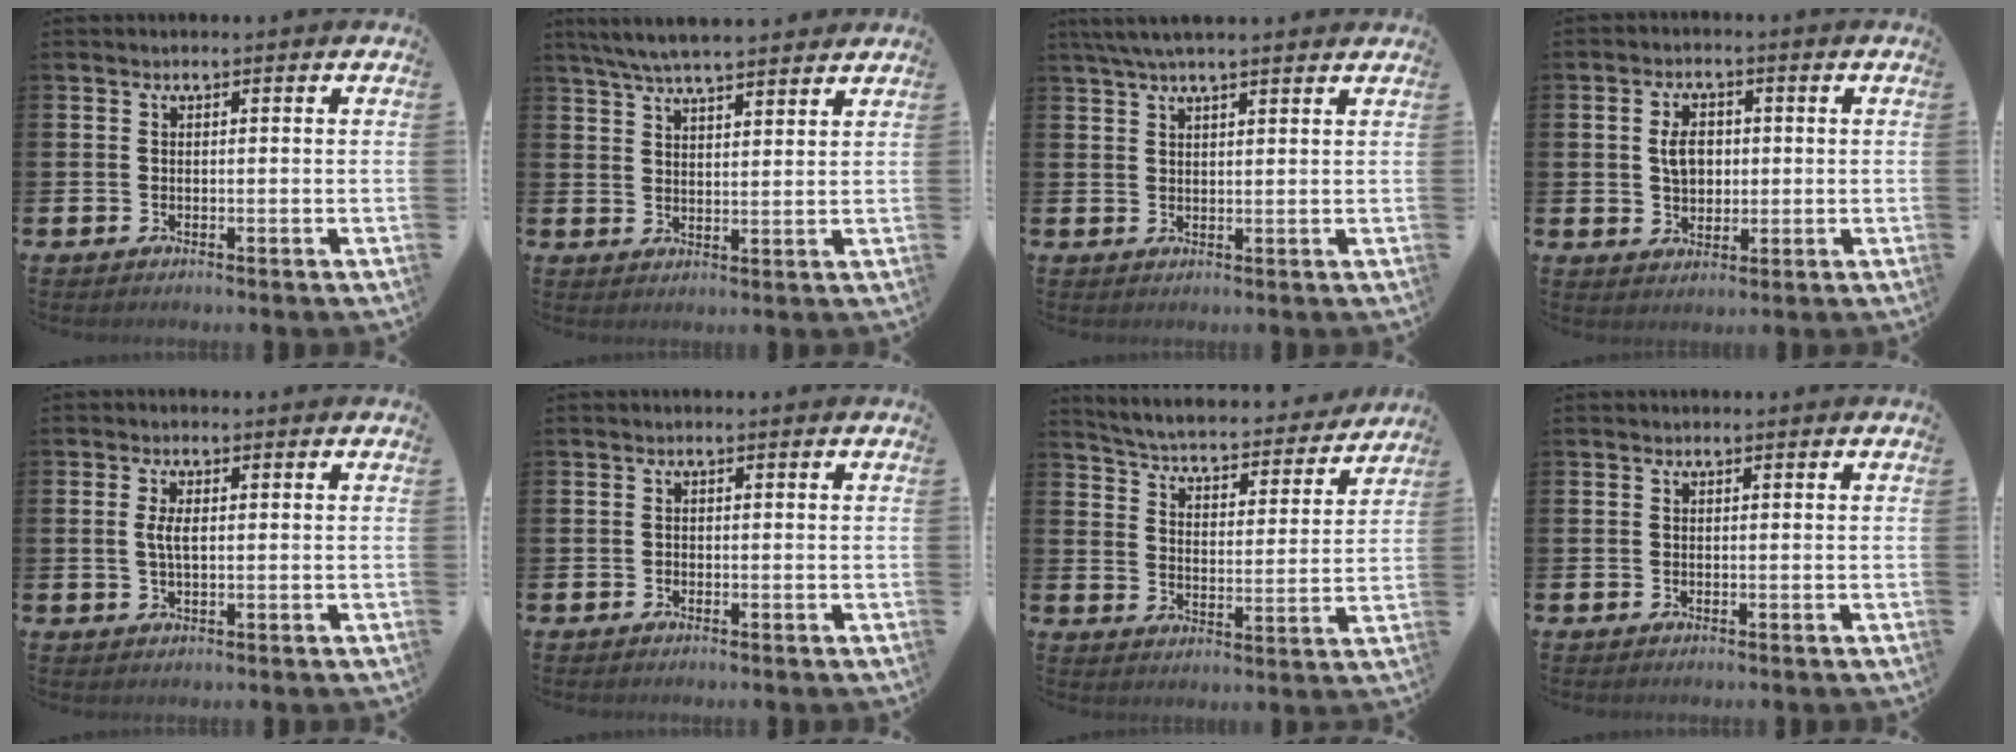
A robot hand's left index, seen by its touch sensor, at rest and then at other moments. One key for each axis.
{"total": 6.3, "fx": 5.9, "fy": 0.7, "fz": 1.9, "tx": -0.048, "ty": -0.021, "tz": 0.108}
{"total": 4.3, "fx": 3.7, "fy": 0.5, "fz": 2.2, "tx": -0.048, "ty": -0.005, "tz": 0.067}
{"total": 4.5, "fx": 0.8, "fy": 3.2, "fz": 3.1, "tx": -0.044, "ty": 0.004, "tz": 0.006}
{"total": 2.8, "fx": 0.3, "fy": 1.1, "fz": 2.5, "tx": -0.044, "ty": 0.003, "tz": 0.002}
{"total": 0.6, "fx": -0.4, "fy": 0.4, "fz": 0.1, "tx": -0.004, "ty": 0.003, "tz": -0.010}
{"total": 4.7, "fx": 4.6, "fy": 0.6, "fz": 0.9, "tx": -0.043, "ty": -0.041, "tz": 0.073}
{"total": 0.0}